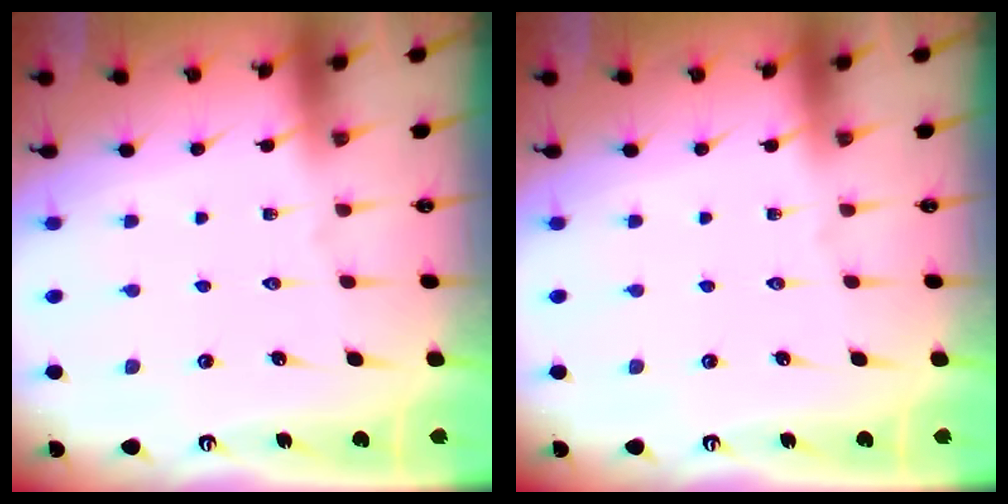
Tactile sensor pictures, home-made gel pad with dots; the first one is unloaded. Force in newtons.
{"total": 0.0}